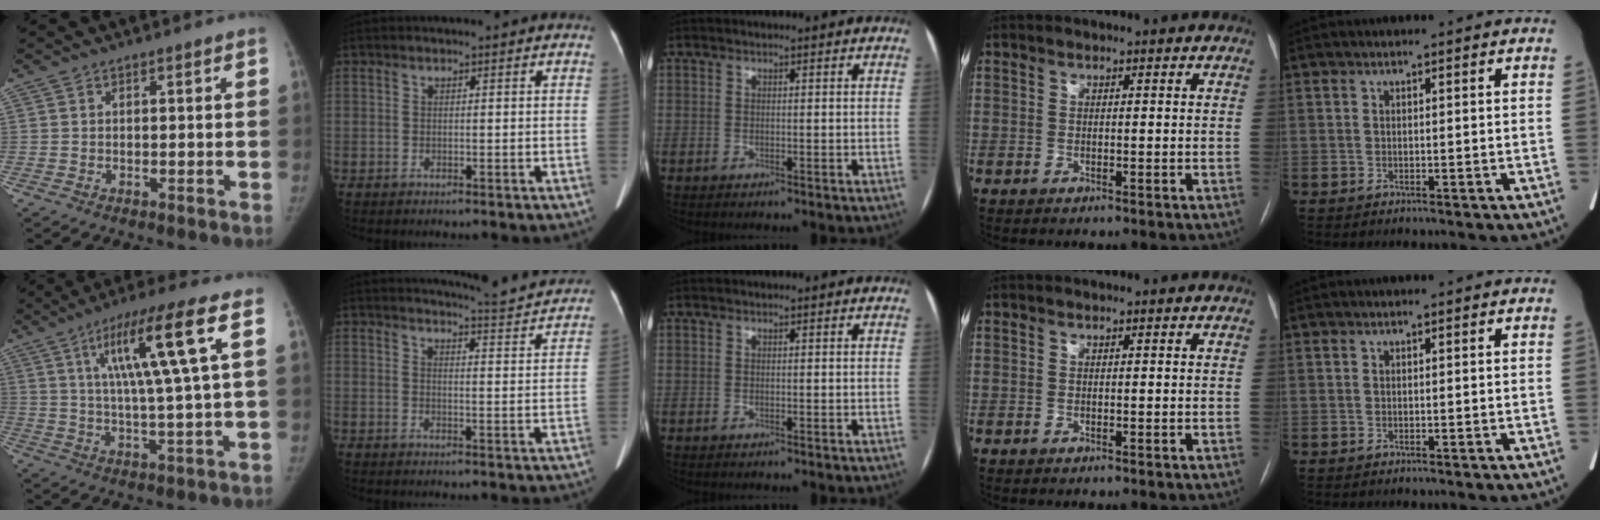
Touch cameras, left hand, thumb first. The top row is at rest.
{"thumb": {"total": 14.1, "force": [4.8, 0.3, 13.3], "torque": [-0.243, -0.006, 0.080]}, "index": {"total": 9.2, "force": [9.0, -0.5, 1.4], "torque": [-0.032, -0.019, 0.109]}}